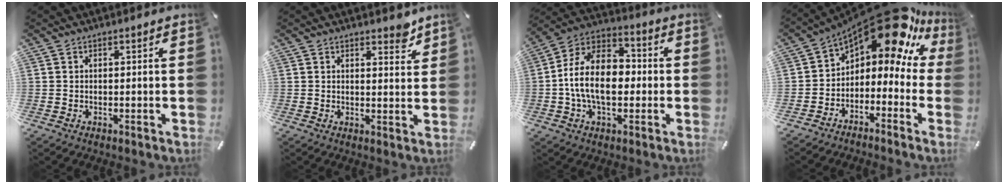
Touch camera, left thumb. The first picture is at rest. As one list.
[{"total": 4.0, "force": [3.3, 1.8, 1.4], "torque": [-0.001, -0.022, 0.054]}, {"total": 15.1, "force": [-2.5, 9.8, 11.2], "torque": [-0.234, 0.018, -0.050]}, {"total": 16.6, "force": [11.1, 6.7, 10.3], "torque": [-0.155, -0.084, 0.185]}]